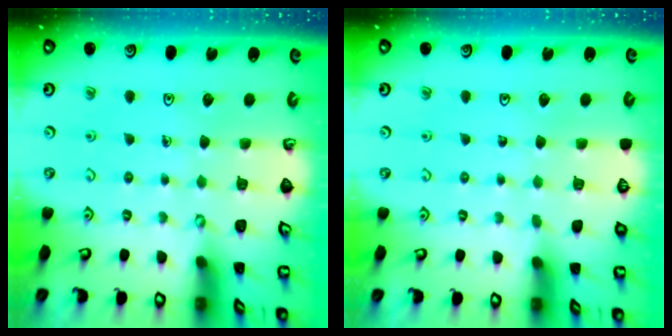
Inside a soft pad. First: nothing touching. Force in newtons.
{"total": 0.0}